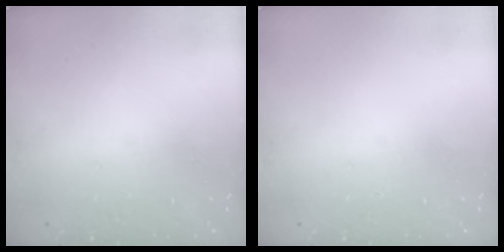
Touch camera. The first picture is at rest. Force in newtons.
{"total": 0.0}